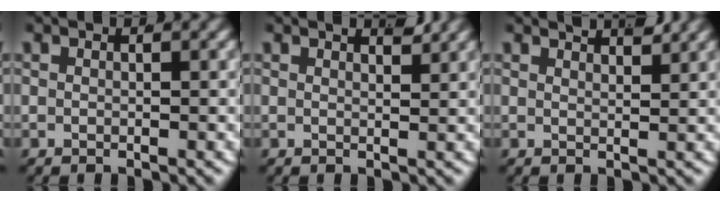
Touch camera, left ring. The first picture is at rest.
{"total": 1.7, "force": [1.4, -0.3, 0.8], "torque": [-0.002, -0.005, 0.025]}
{"total": 2.2, "force": [2.0, -0.3, 0.9], "torque": [-0.006, -0.005, 0.037]}